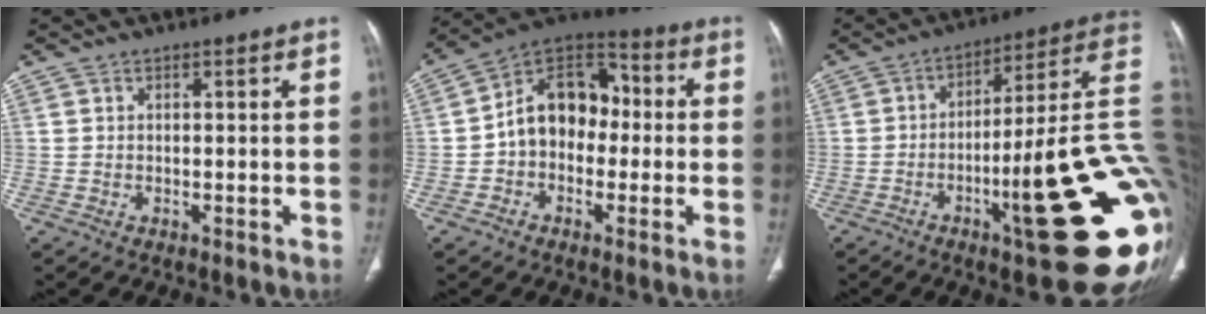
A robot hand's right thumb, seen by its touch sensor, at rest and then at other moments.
{"total": 13.3, "force": [-0.7, 9.8, 9.0], "torque": [-0.107, 0.045, -0.028]}
{"total": 28.0, "force": [-5.4, 5.0, 27.0], "torque": [-0.284, 0.010, -0.080]}